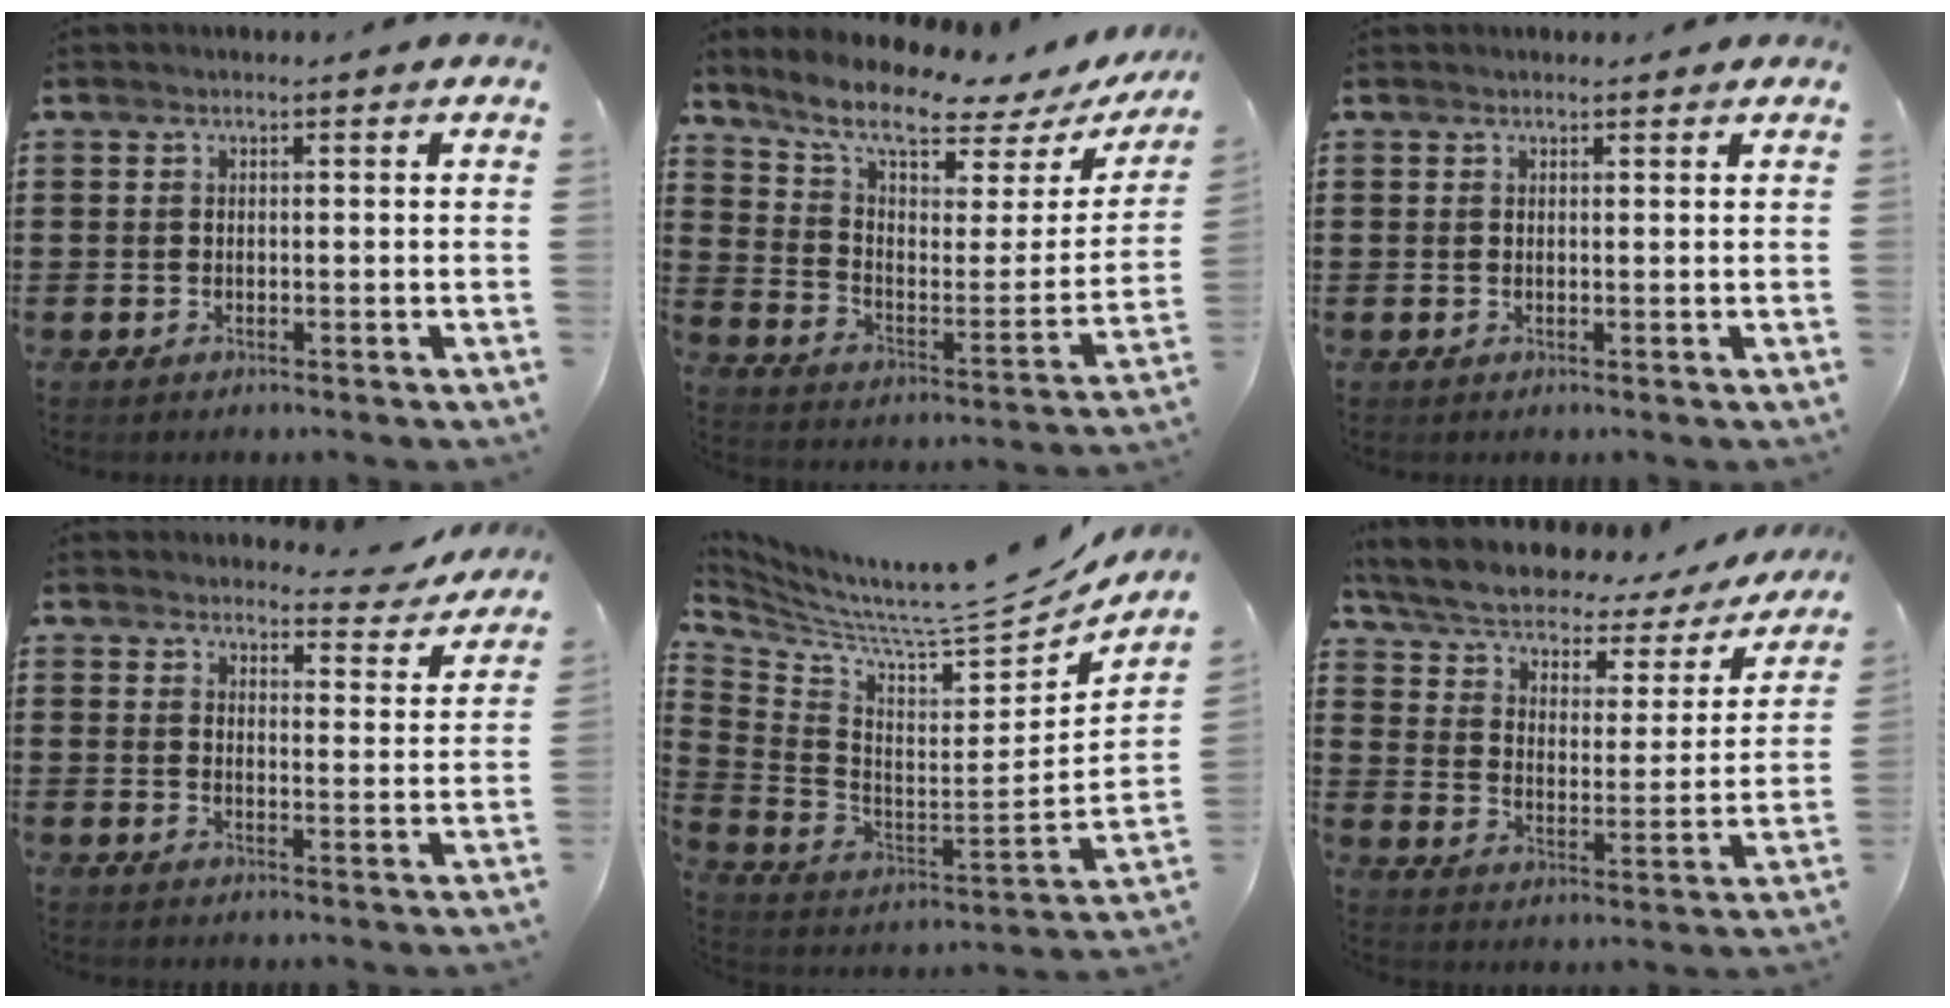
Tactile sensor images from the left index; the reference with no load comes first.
{"total": 9.0, "force": [7.4, 1.6, 4.9], "torque": [-0.121, -0.050, 0.124]}
{"total": 0.7, "force": [0.7, 0.2, 0.1], "torque": [-0.005, 0.001, 0.013]}
{"total": 4.1, "force": [4.0, 0.5, 0.8], "torque": [-0.019, -0.028, 0.067]}
{"total": 8.1, "force": [7.3, 0.2, 3.5], "torque": [-0.097, -0.077, 0.113]}
{"total": 4.7, "force": [3.6, 1.8, 2.5], "torque": [-0.066, -0.032, 0.057]}